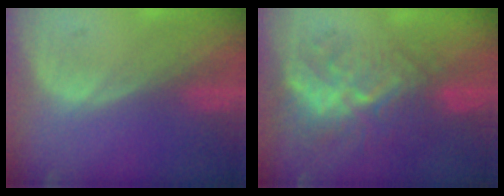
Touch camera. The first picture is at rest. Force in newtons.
{"total": 9.6, "press": 8.6, "slide": 4.4}